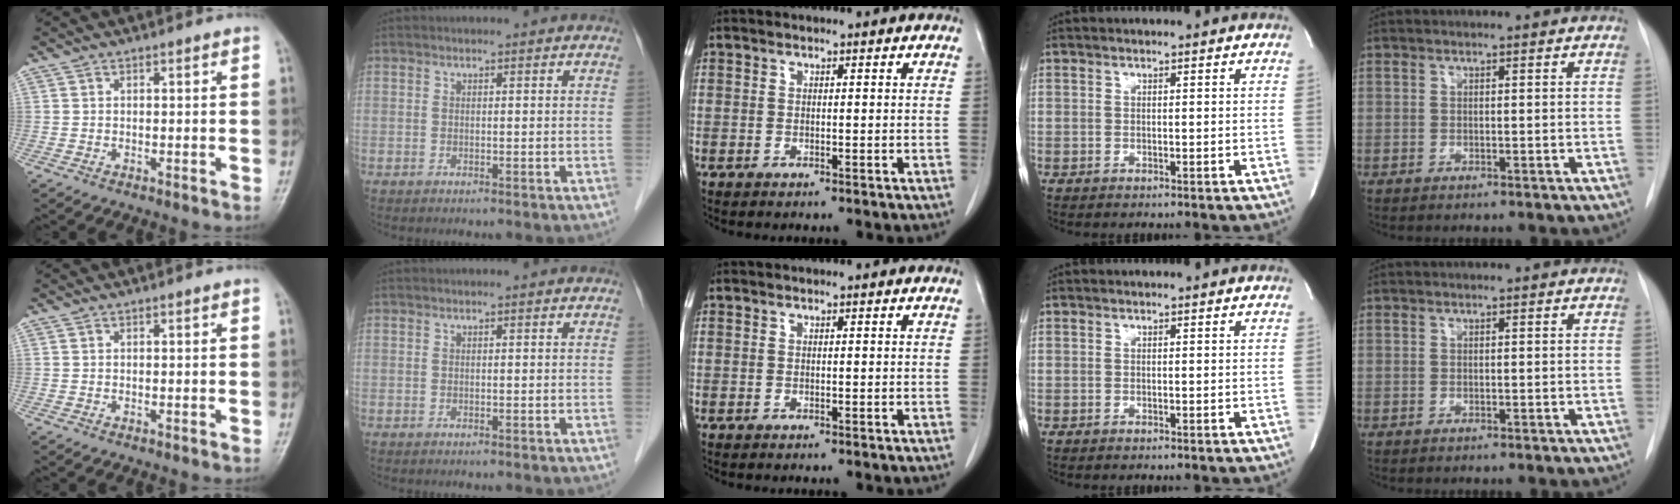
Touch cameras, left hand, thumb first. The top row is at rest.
{}